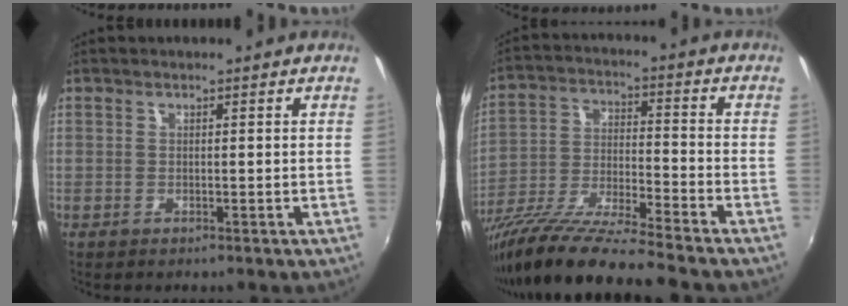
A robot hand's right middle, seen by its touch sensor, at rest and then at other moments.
{"total": 14.7, "force": [-12.2, -0.3, 8.1], "torque": [-0.160, -0.029, -0.224]}